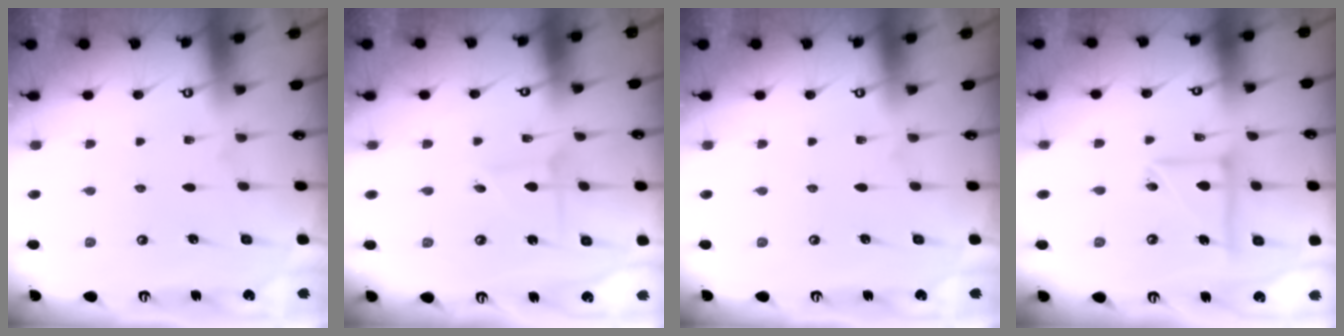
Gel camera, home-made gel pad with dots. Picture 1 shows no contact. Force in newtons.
{"total": 2.2, "press": 2.2, "slide": 0.1}
{"total": 0.0}
{"total": 10.4, "press": 10.3, "slide": 1.0}